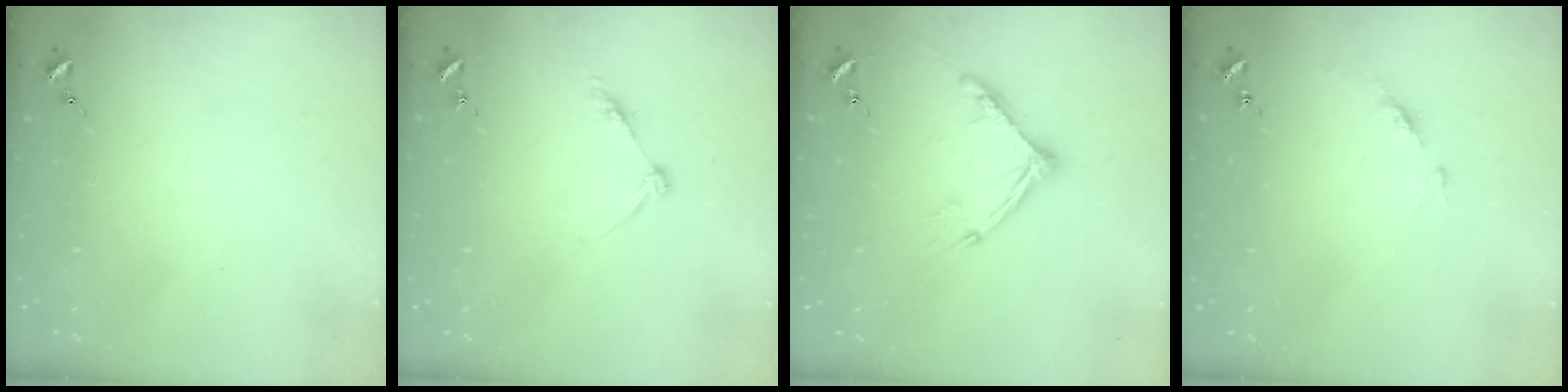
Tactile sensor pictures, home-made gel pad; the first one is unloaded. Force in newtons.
{"total": 5.1, "press": 5.0, "slide": 0.8}
{"total": 12.8, "press": 12.7, "slide": 1.2}
{"total": 4.9, "press": 4.8, "slide": 0.6}